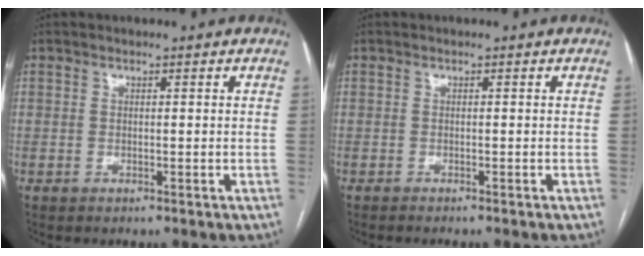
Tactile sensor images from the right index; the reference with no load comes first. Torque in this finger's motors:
{"motor_torque": [0.03, 0.02, -0.03, 0.00]}